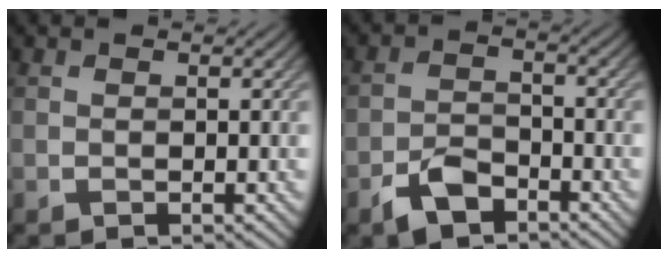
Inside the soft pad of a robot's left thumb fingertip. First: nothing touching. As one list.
[{"total": 4.3, "force": [-3.0, 2.2, 2.1], "torque": [-0.040, -0.001, -0.065]}]